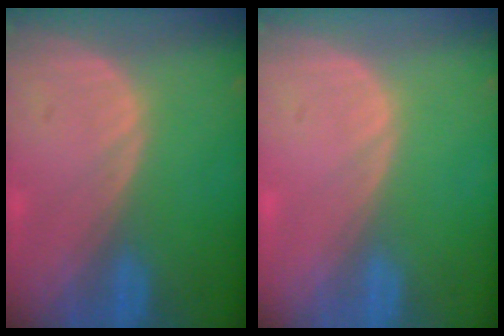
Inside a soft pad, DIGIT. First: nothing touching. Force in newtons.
{"total": 0.0}